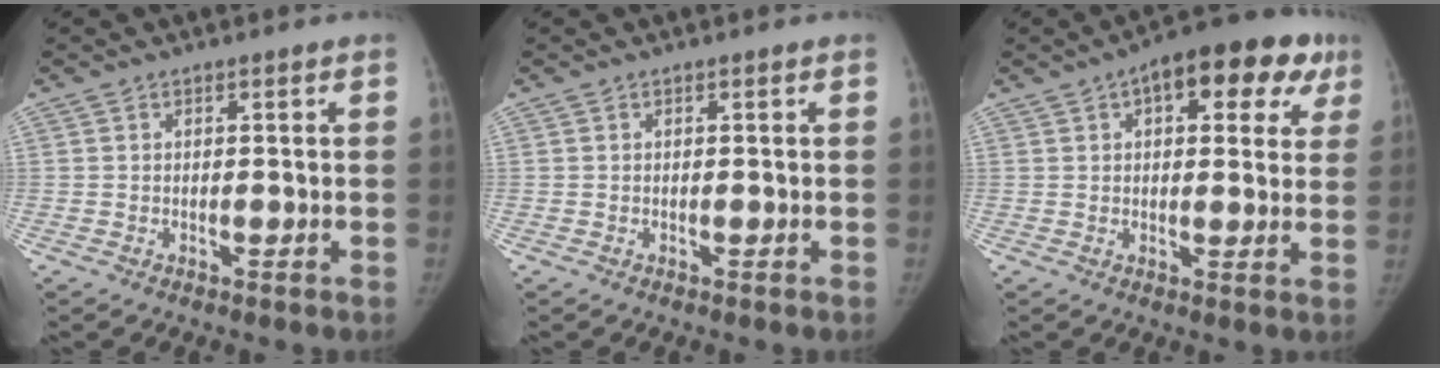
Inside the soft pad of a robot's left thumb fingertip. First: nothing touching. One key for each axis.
{"total": 0.0}
{"total": 15.8, "fx": 7.3, "fy": 8.0, "fz": 11.5, "tx": -0.100, "ty": 0.011, "tz": 0.087}